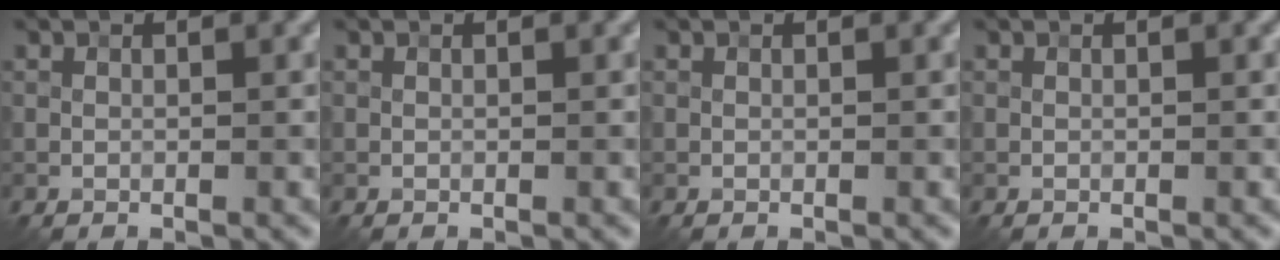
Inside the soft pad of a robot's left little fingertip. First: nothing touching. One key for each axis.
{"total": 0.0}
{"total": 0.0}
{"total": 0.0}